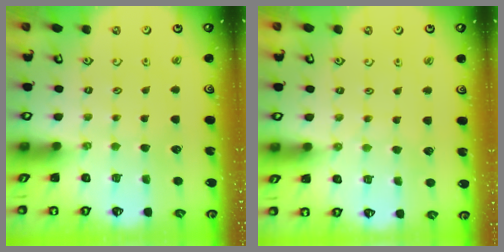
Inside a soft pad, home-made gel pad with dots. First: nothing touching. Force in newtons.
{"total": 3.9, "press": 3.9, "slide": 0.4}